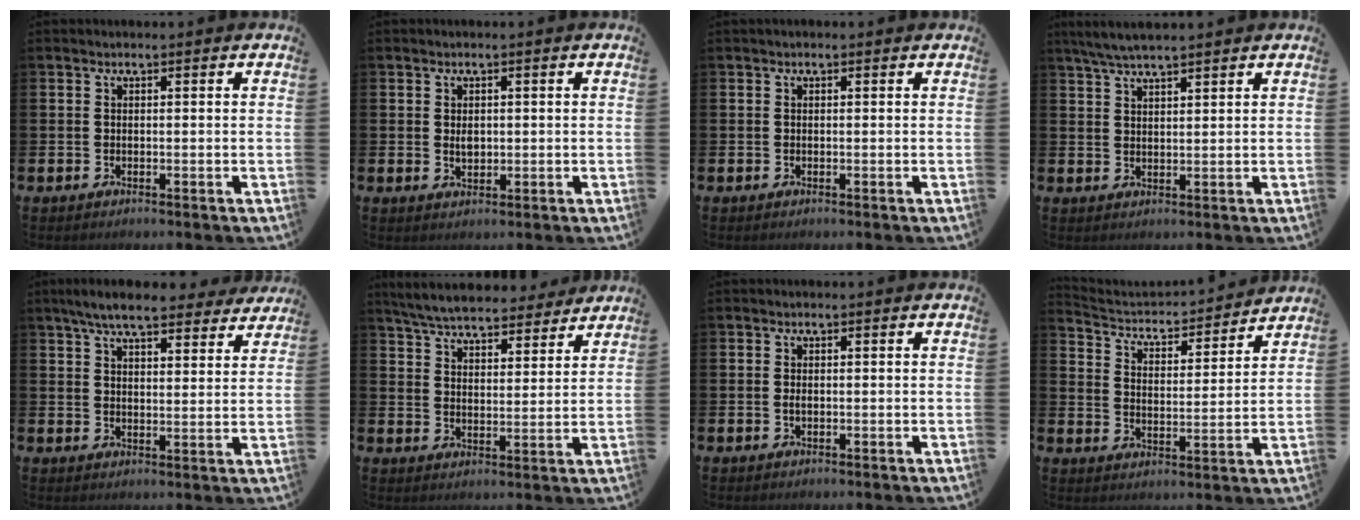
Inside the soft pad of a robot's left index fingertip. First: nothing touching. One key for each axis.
{"total": 1.6, "fx": 0.4, "fy": 1.1, "fz": 1.1, "tx": -0.004, "ty": -0.002, "tz": 0.002}
{"total": 0.0}
{"total": 4.5, "fx": 4.0, "fy": 0.6, "fz": 1.9, "tx": -0.044, "ty": -0.008, "tz": 0.073}
{"total": 7.5, "fx": 6.9, "fy": 1.5, "fz": 2.7, "tx": -0.060, "ty": -0.026, "tz": 0.122}
{"total": 6.5, "fx": 6.3, "fy": 1.2, "fz": 1.4, "tx": -0.046, "ty": -0.038, "tz": 0.110}
{"total": 0.8, "fx": 0.0, "fy": 0.4, "fz": 0.7, "tx": -0.010, "ty": 0.001, "tz": -0.003}
{"total": 3.8, "fx": 3.6, "fy": 1.3, "fz": 0.4, "tx": -0.037, "ty": -0.037, "tz": 0.053}